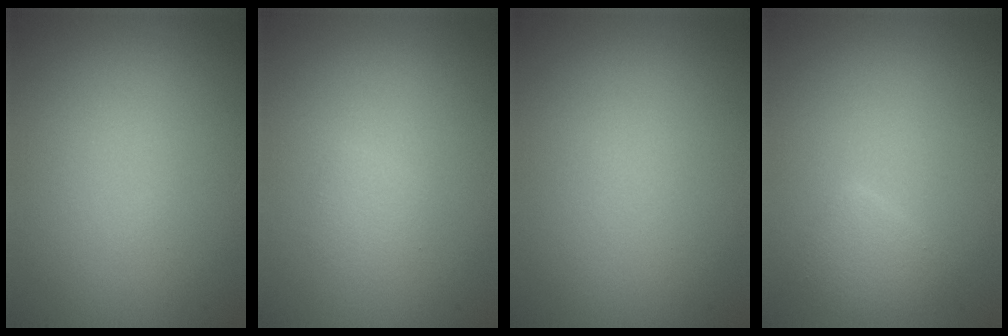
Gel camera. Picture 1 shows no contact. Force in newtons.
{"total": 1.0, "press": 1.0, "slide": 0.1}
{"total": 0.0}
{"total": 2.0, "press": 2.0, "slide": 0.1}